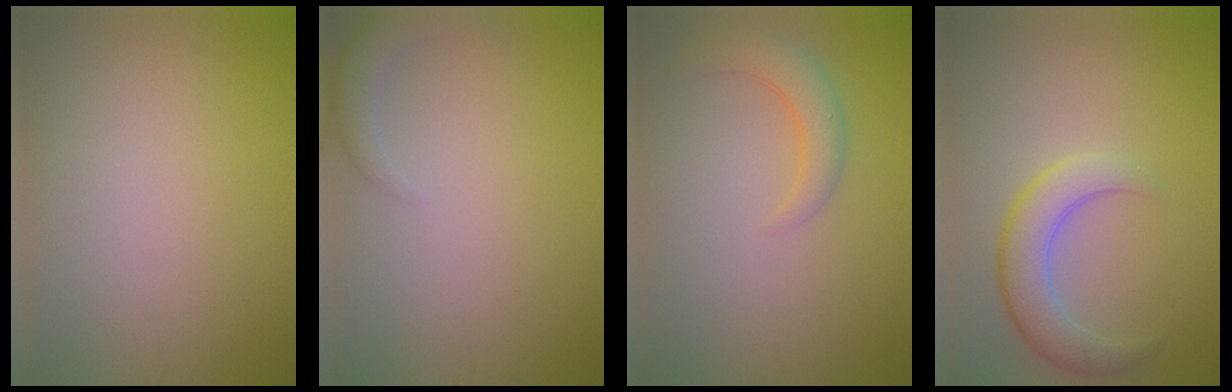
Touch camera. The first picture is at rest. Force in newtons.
{"total": 2.3, "press": 2.3, "slide": 0.2}
{"total": 2.8, "press": 2.8, "slide": 0.4}
{"total": 4.4, "press": 4.4, "slide": 0.3}